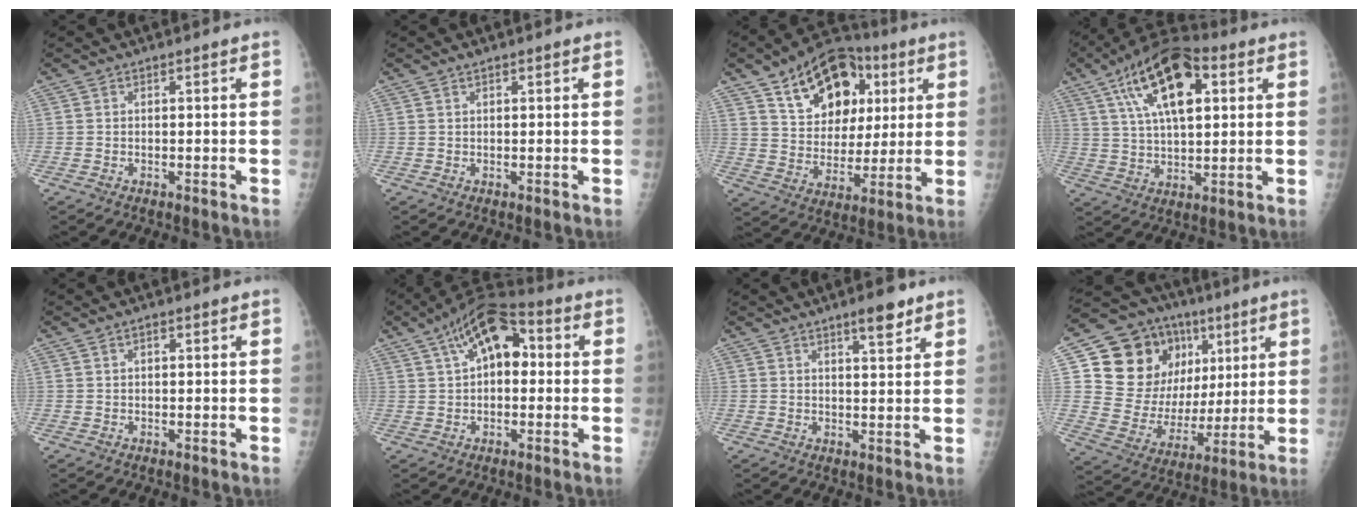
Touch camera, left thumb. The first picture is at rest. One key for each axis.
{"total": 0.7, "fx": 0.5, "fy": 0.4, "fz": 0.3, "tx": 0.000, "ty": -0.001, "tz": 0.008}
{"total": 19.4, "fx": 8.3, "fy": 12.7, "fz": 12.1, "tx": -0.144, "ty": -0.014, "tz": 0.139}
{"total": 17.7, "fx": 6.6, "fy": 8.3, "fz": 14.2, "tx": -0.224, "ty": 0.003, "tz": 0.109}
{"total": 0.8, "fx": 0.3, "fy": 0.5, "fz": 0.6, "tx": -0.003, "ty": 0.001, "tz": 0.005}
{"total": 13.0, "fx": 3.1, "fy": 7.2, "fz": 10.3, "tx": -0.151, "ty": 0.031, "tz": 0.043}
{"total": 5.1, "fx": 3.4, "fy": 1.3, "fz": 3.5, "tx": -0.043, "ty": -0.020, "tz": 0.049}
{"total": 21.9, "fx": 7.9, "fy": 16.7, "fz": 11.7, "tx": -0.131, "ty": 0.010, "tz": 0.154}